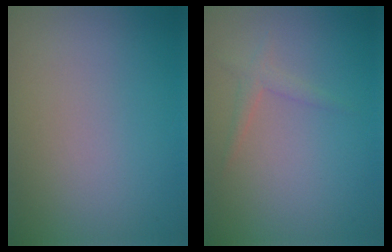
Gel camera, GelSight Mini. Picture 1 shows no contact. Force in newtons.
{"total": 1.2, "press": 1.1, "slide": 0.1}